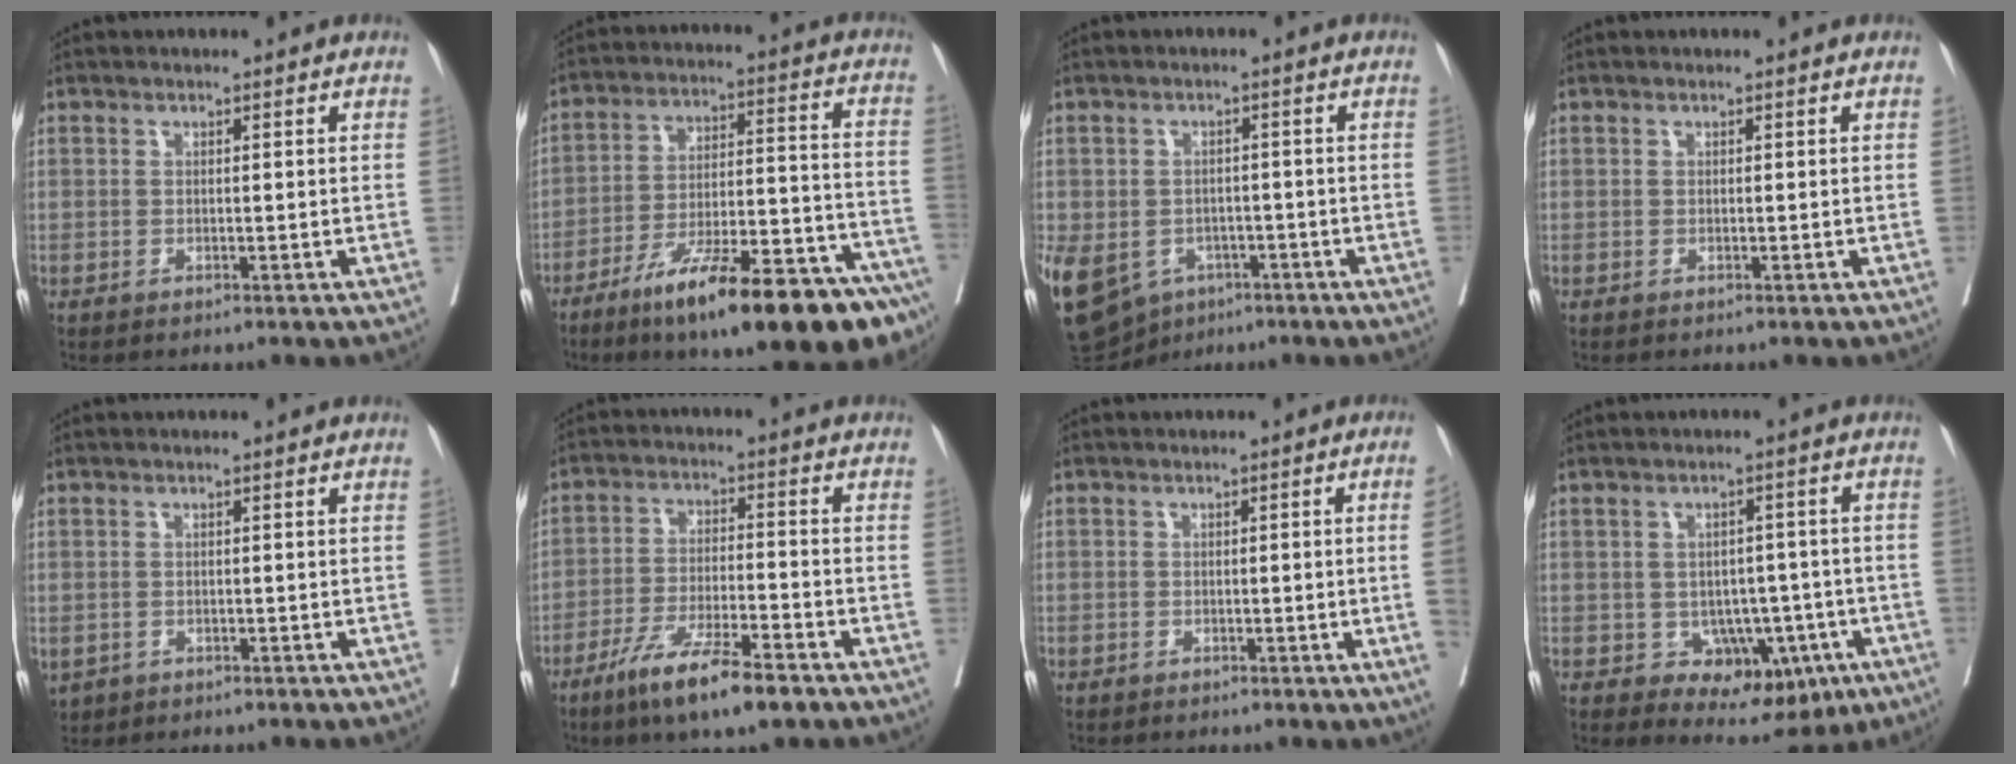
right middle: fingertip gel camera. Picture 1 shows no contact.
{"total": 23.6, "force": [-15.4, 3.4, 17.5], "torque": [-0.201, 0.010, -0.243]}
{"total": 26.6, "force": [-11.2, 21.0, 11.9], "torque": [-0.393, -0.019, -0.155]}
{"total": 0.0}
{"total": 4.0, "force": [-1.9, 3.1, 1.4], "torque": [-0.042, -0.003, -0.026]}
{"total": 11.0, "force": [-7.3, 1.4, 8.2], "torque": [-0.150, -0.022, -0.127]}
{"total": 3.5, "force": [-0.8, -0.8, 3.3], "torque": [-0.041, 0.002, -0.012]}
{"total": 9.5, "force": [-3.6, 6.7, 5.8], "torque": [-0.055, 0.017, -0.035]}